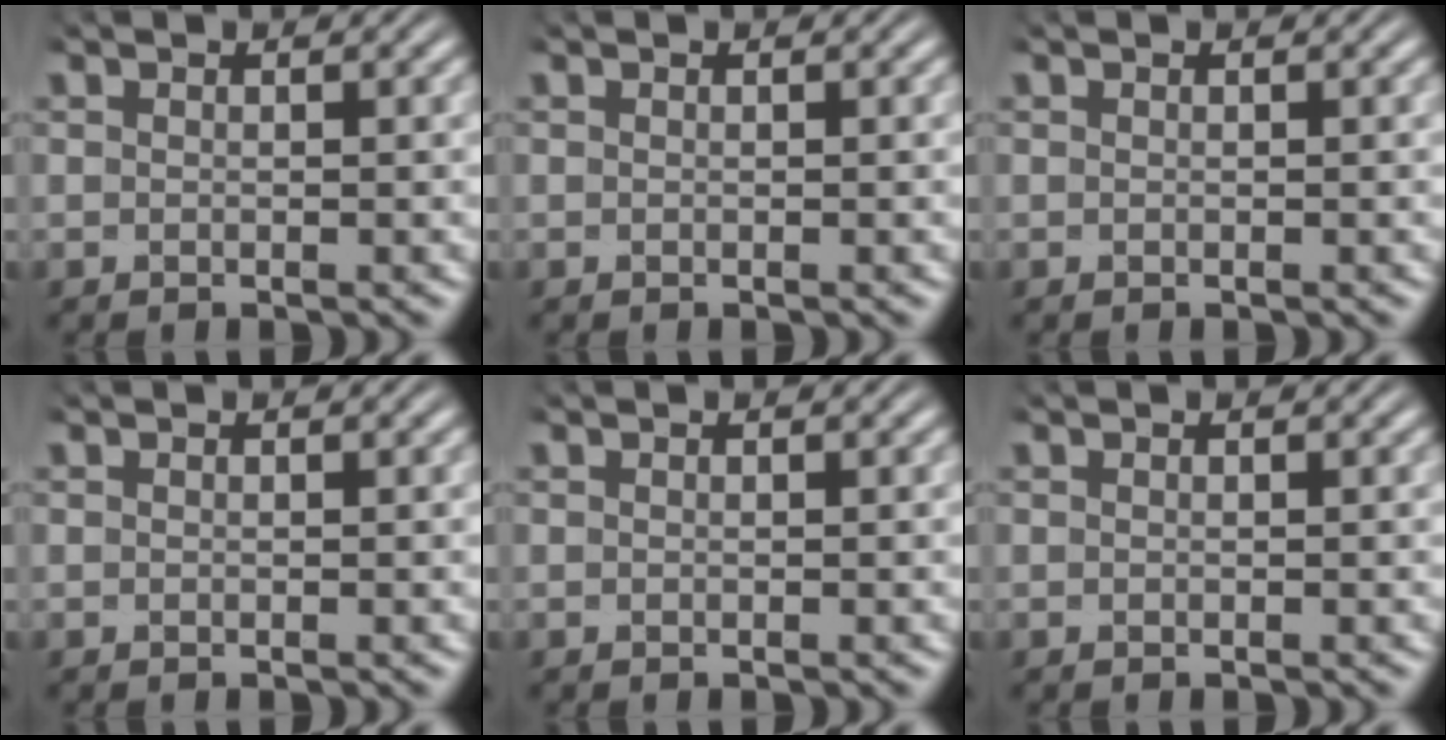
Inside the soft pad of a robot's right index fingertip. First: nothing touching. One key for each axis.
{"total": 0.0}
{"total": 0.0}
{"total": 0.0}
{"total": 0.0}
{"total": 0.0}